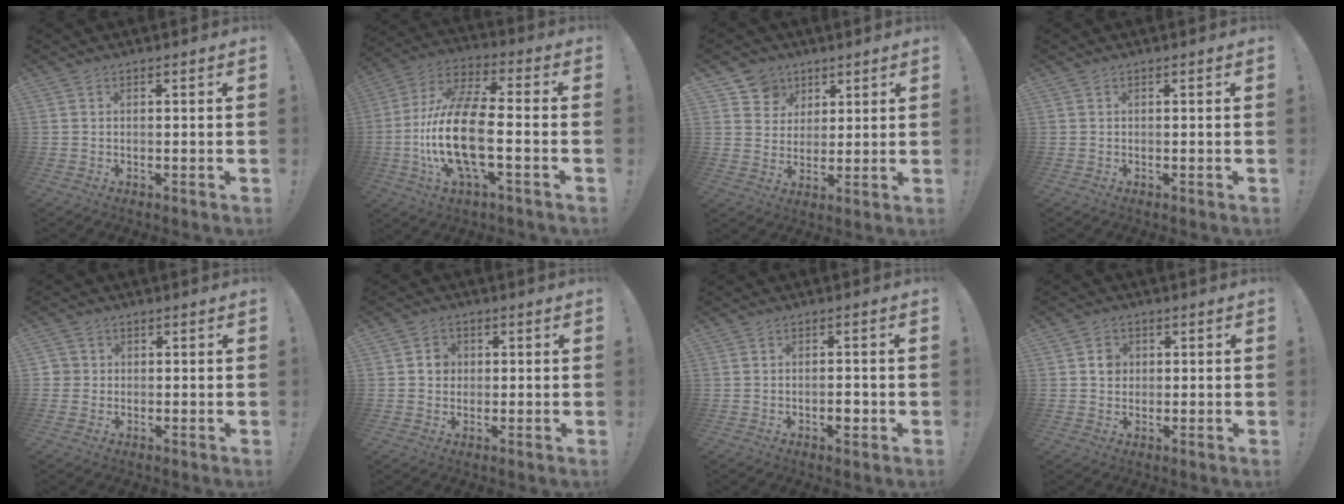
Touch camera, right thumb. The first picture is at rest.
{"total": 20.0, "force": [-3.6, 7.7, 18.2], "torque": [-0.380, 0.005, -0.062]}
{"total": 8.2, "force": [4.2, 6.9, 1.1], "torque": [-0.013, -0.032, 0.085]}
{"total": 0.0}
{"total": 2.3, "force": [-0.1, 2.2, 0.4], "torque": [-0.004, 0.004, -0.002]}
{"total": 4.0, "force": [0.4, 3.7, 1.5], "torque": [-0.013, 0.002, 0.004]}
{"total": 2.7, "force": [-1.1, 1.6, 1.9], "torque": [-0.012, 0.001, -0.021]}
{"total": 3.8, "force": [0.5, 3.5, 1.4], "torque": [-0.003, -0.003, 0.004]}